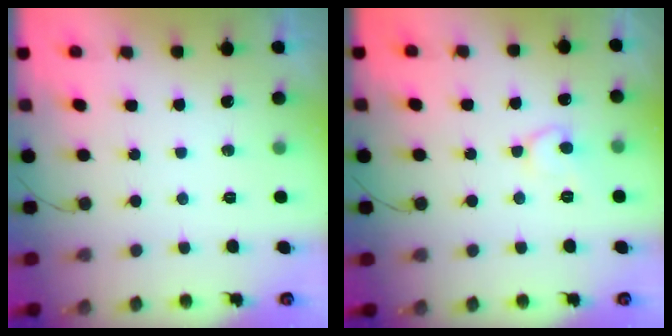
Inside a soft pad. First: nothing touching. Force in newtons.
{"total": 7.2, "press": 7.1, "slide": 0.7}